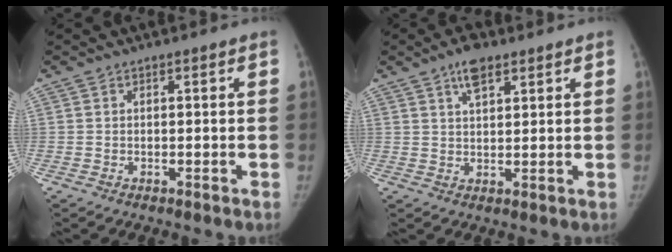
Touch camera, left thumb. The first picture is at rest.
{"total": 5.1, "force": [3.2, 2.3, 3.3], "torque": [-0.046, -0.012, 0.053]}